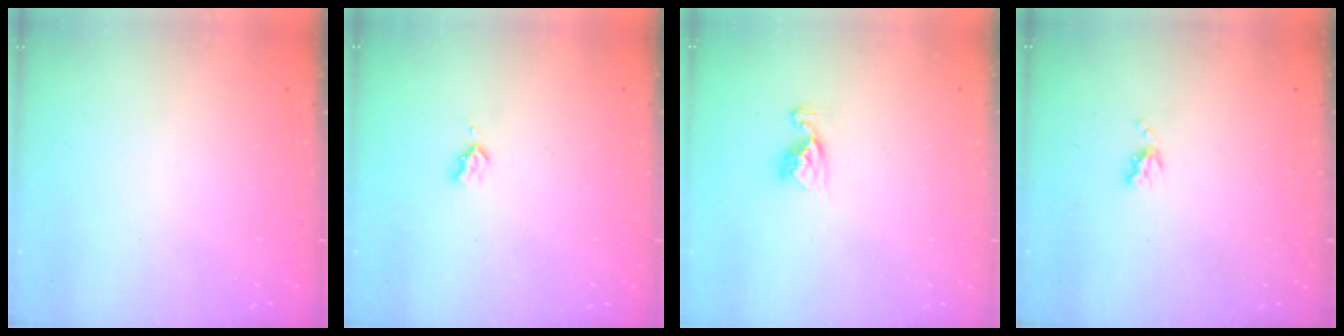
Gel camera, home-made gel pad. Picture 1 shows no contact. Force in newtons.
{"total": 2.7, "press": 2.6, "slide": 0.5}
{"total": 6.9, "press": 6.9, "slide": 0.7}
{"total": 3.9, "press": 3.9, "slide": 0.5}